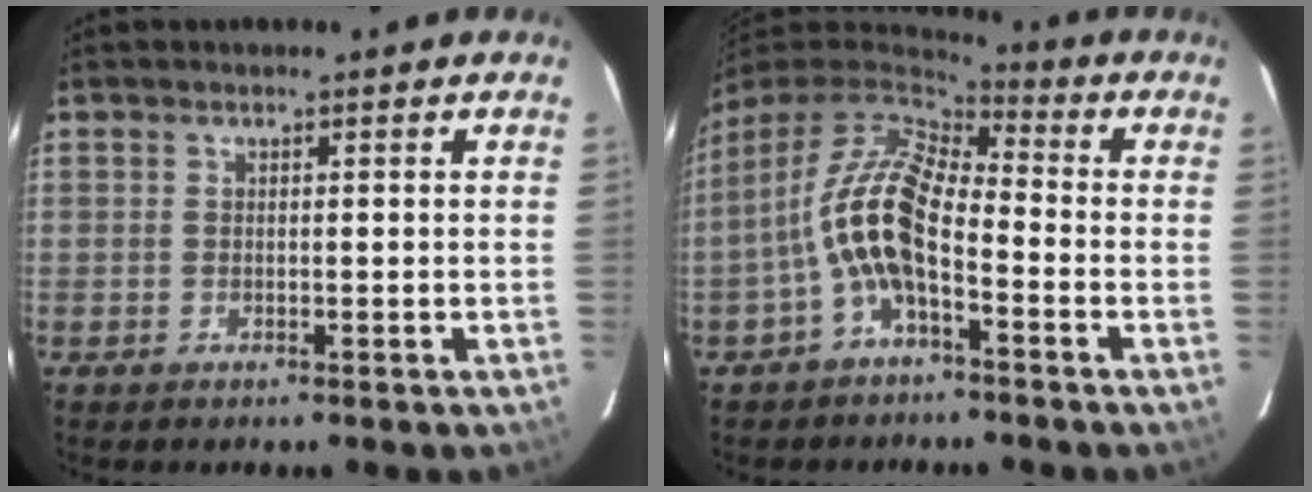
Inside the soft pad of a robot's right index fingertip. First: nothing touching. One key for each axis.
{"total": 12.6, "fx": -3.6, "fy": 5.3, "fz": 10.9, "tx": -0.220, "ty": 0.012, "tz": -0.075}